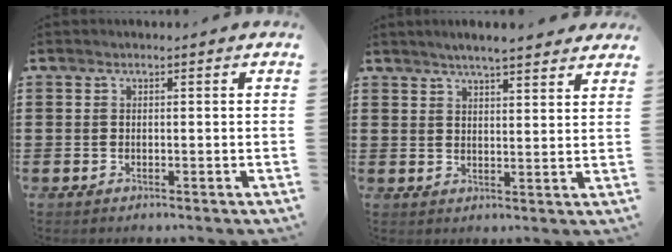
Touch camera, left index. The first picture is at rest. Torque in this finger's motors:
{"motor_torque": [1.10, -1.04, 0.59, 0.10]}